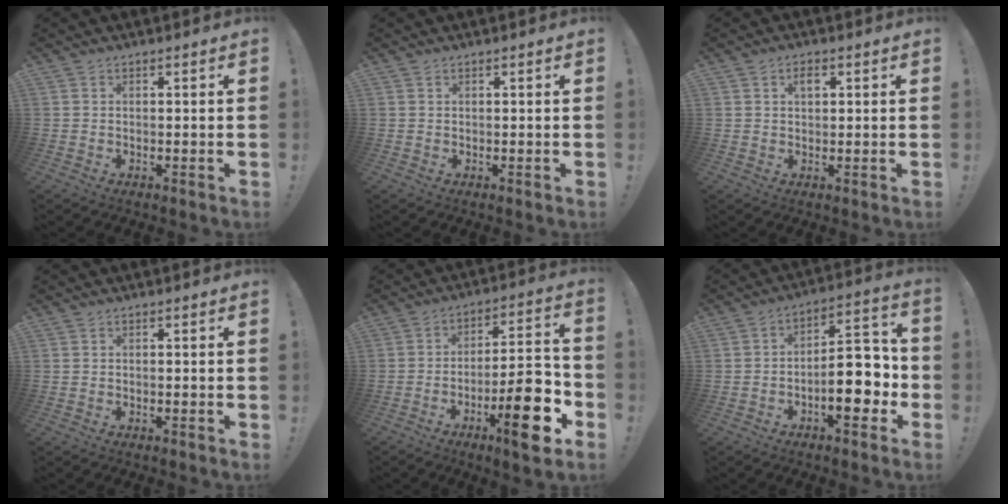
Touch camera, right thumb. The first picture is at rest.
{"total": 0.0}
{"total": 2.3, "force": [1.0, 1.3, 1.7], "torque": [-0.013, -0.004, 0.011]}
{"total": 0.0}
{"total": 16.9, "force": [-8.0, 4.2, 14.3], "torque": [-0.198, 0.042, -0.123]}
{"total": 12.7, "force": [-4.5, 6.3, 10.0], "torque": [-0.132, 0.027, -0.073]}